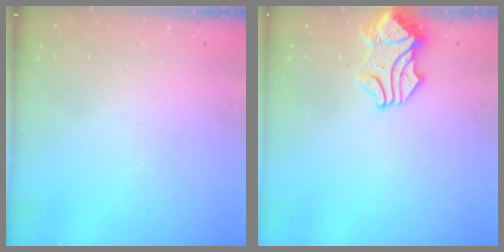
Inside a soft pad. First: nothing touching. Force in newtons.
{"total": 1.7, "press": 1.5, "slide": 0.8}